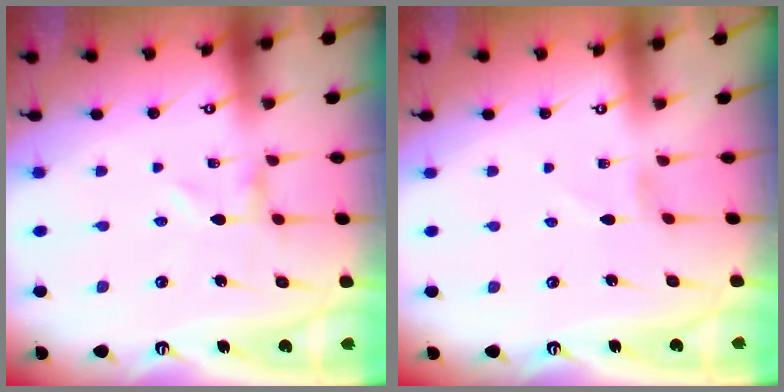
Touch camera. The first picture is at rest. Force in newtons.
{"total": 0.0}